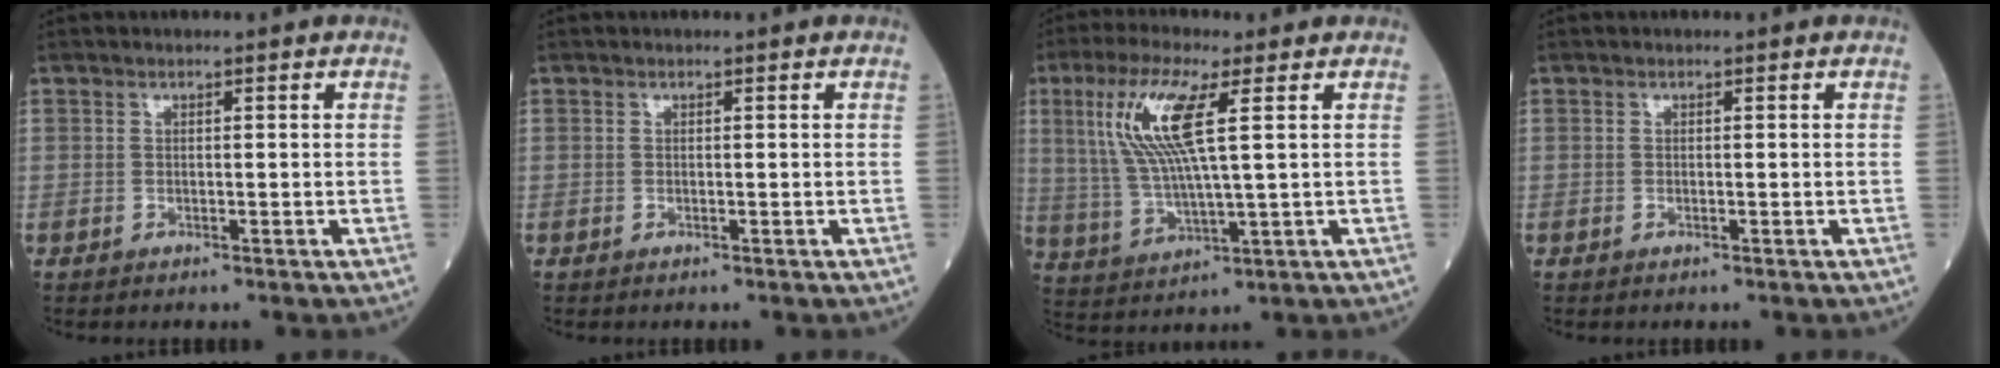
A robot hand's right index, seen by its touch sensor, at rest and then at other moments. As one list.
[{"total": 0.0}, {"total": 11.3, "force": [3.6, 1.0, 10.7], "torque": [-0.238, 0.004, 0.070]}, {"total": 0.0}]